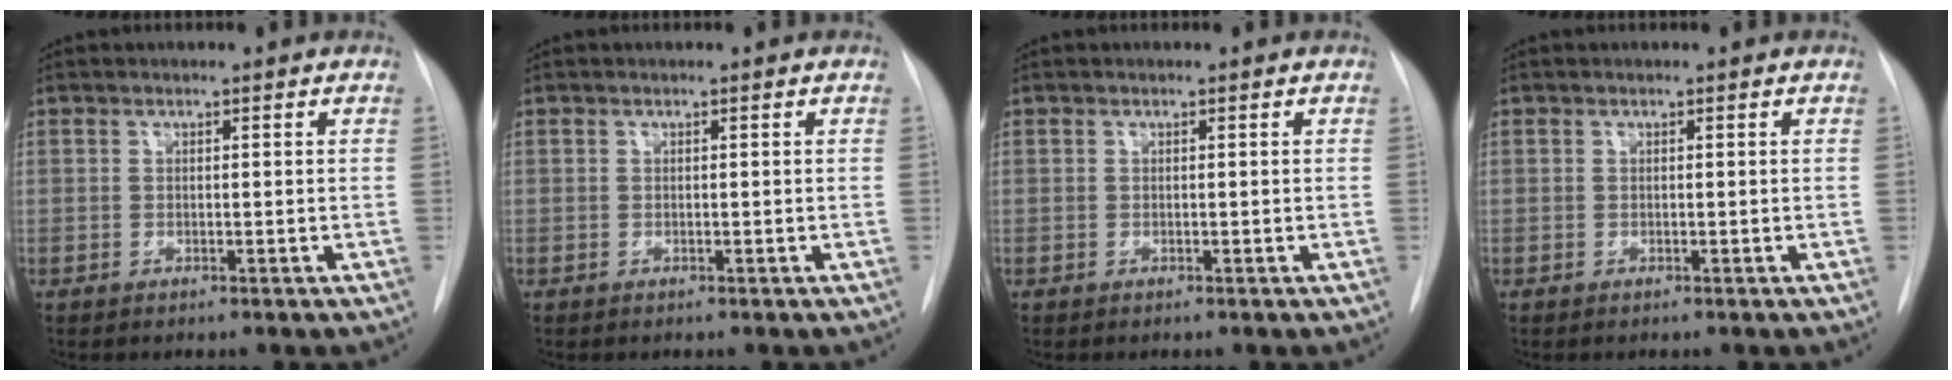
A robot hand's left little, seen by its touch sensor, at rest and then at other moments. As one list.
[{"total": 0.0}, {"total": 0.0}, {"total": 0.0}]